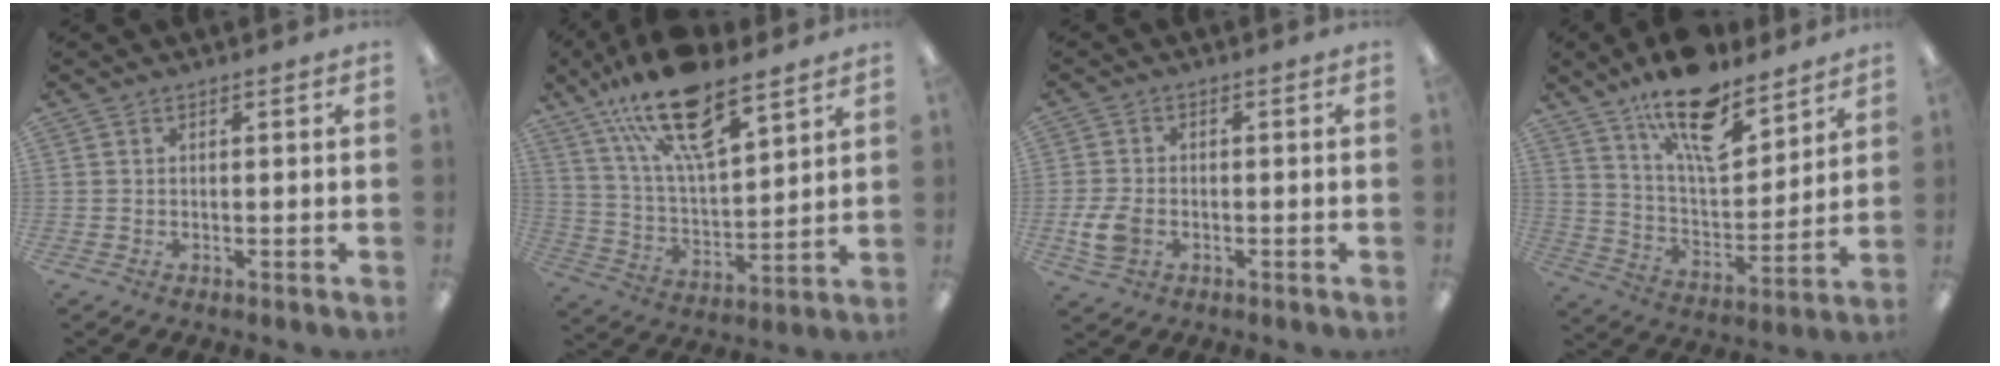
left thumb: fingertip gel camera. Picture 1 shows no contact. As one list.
[{"total": 20.5, "force": [13.7, 7.8, 13.2], "torque": [-0.229, -0.067, 0.238]}, {"total": 5.9, "force": [-1.7, 4.0, 4.0], "torque": [-0.097, 0.001, -0.033]}, {"total": 17.6, "force": [12.7, 7.0, 10.0], "torque": [-0.171, -0.072, 0.219]}]